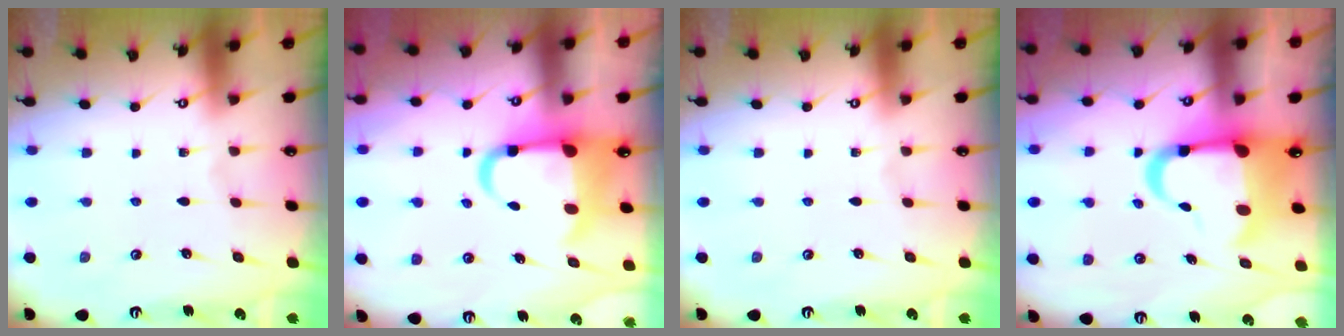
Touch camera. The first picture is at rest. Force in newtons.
{"total": 8.6, "press": 8.4, "slide": 1.9}
{"total": 0.0}
{"total": 11.9, "press": 11.8, "slide": 1.7}